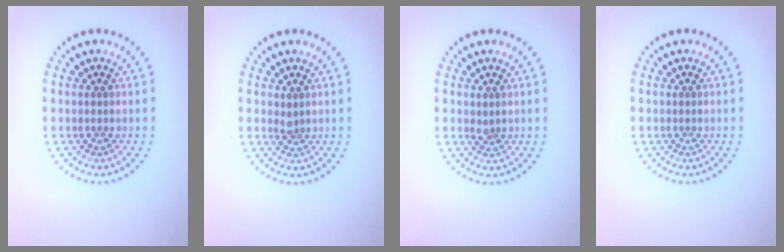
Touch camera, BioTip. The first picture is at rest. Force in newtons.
{"total": 0.7, "press": 0.5, "slide": 0.5}
{"total": 0.6, "press": 0.5, "slide": 0.3}
{"total": 0.0}